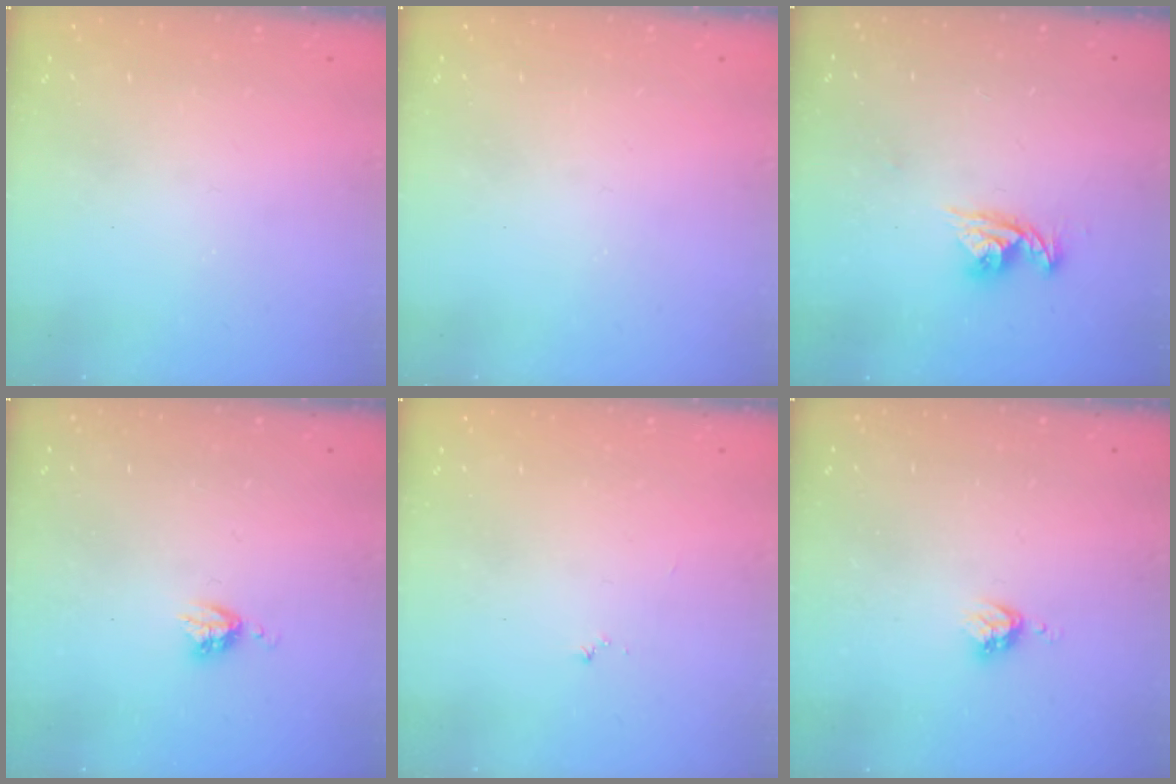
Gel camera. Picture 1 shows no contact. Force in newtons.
{"total": 0.0}
{"total": 8.3, "press": 8.3, "slide": 0.9}
{"total": 4.0, "press": 3.9, "slide": 0.5}
{"total": 3.8, "press": 3.8, "slide": 0.3}
{"total": 3.2, "press": 3.2, "slide": 0.3}